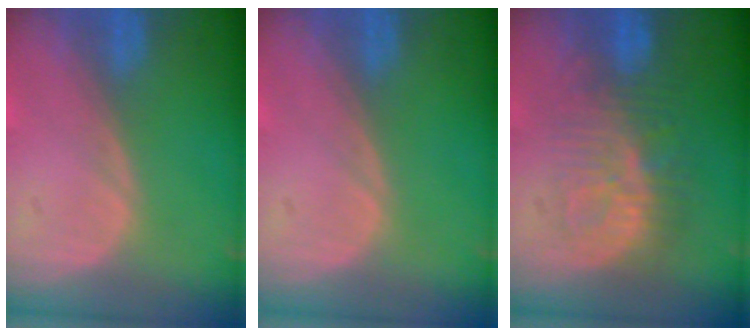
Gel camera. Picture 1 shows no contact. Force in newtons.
{"total": 0.0}
{"total": 9.4, "press": 8.8, "slide": 3.3}